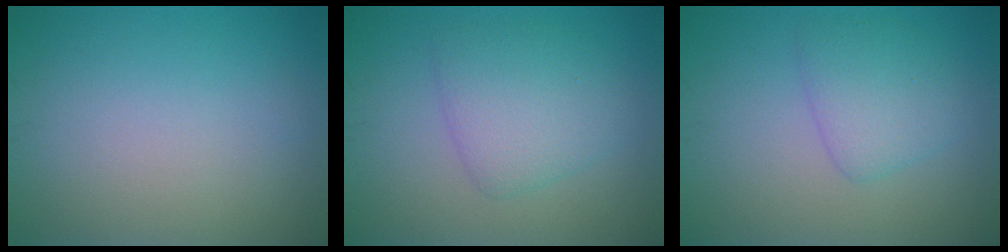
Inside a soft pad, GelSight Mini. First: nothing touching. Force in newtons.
{"total": 3.8, "press": 3.8, "slide": 0.1}
{"total": 3.0, "press": 3.0, "slide": 0.2}